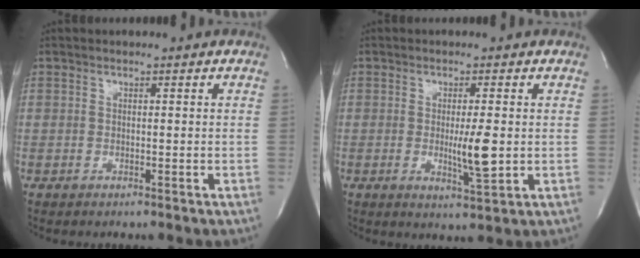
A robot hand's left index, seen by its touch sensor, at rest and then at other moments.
{"total": 4.8, "force": [-0.3, 0.5, 4.7], "torque": [-0.080, -0.013, -0.004]}